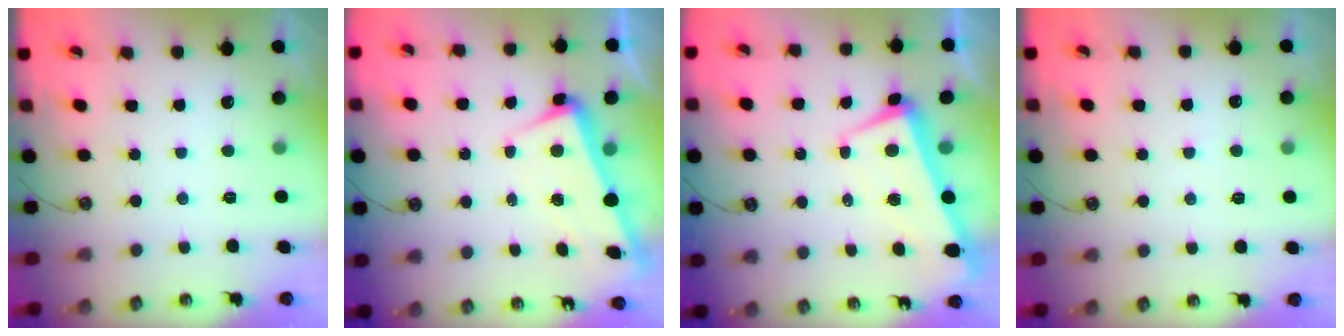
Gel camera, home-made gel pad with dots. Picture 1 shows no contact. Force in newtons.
{"total": 2.9, "press": 2.8, "slide": 1.0}
{"total": 3.0, "press": 2.1, "slide": 2.0}
{"total": 4.1, "press": 4.1, "slide": 0.3}